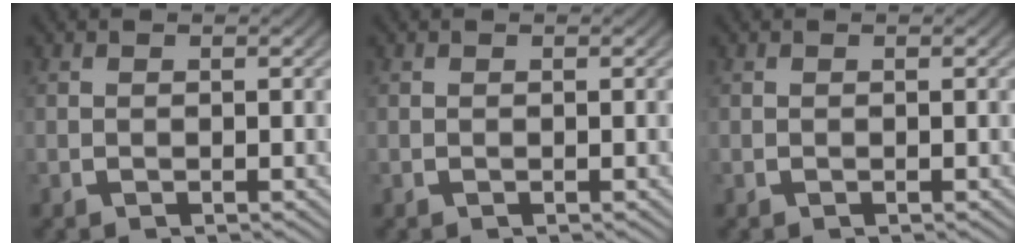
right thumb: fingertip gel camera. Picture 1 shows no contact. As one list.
[{"total": 0.0}, {"total": 0.0}]